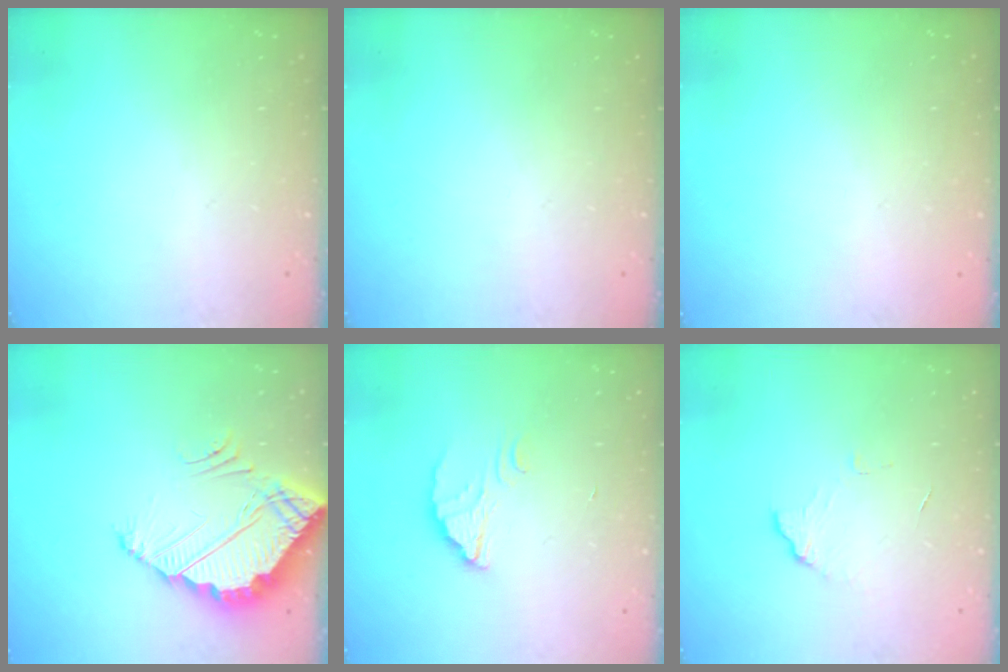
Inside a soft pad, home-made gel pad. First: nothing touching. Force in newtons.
{"total": 0.0}
{"total": 2.2, "press": 2.2, "slide": 0.1}
{"total": 3.9, "press": 3.9, "slide": 0.3}
{"total": 2.6, "press": 2.6, "slide": 0.1}
{"total": 4.8, "press": 4.8, "slide": 0.4}